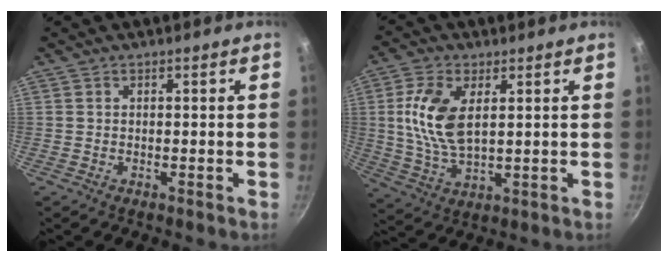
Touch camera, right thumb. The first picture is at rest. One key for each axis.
{"total": 11.5, "fx": 2.5, "fy": 6.1, "fz": 9.4, "tx": -0.187, "ty": -0.009, "tz": 0.053}